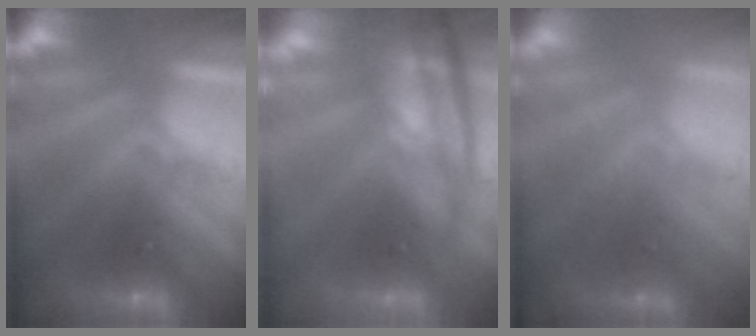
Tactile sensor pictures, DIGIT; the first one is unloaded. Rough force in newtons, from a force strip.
{"total": 7.7}
{"total": 1.7}